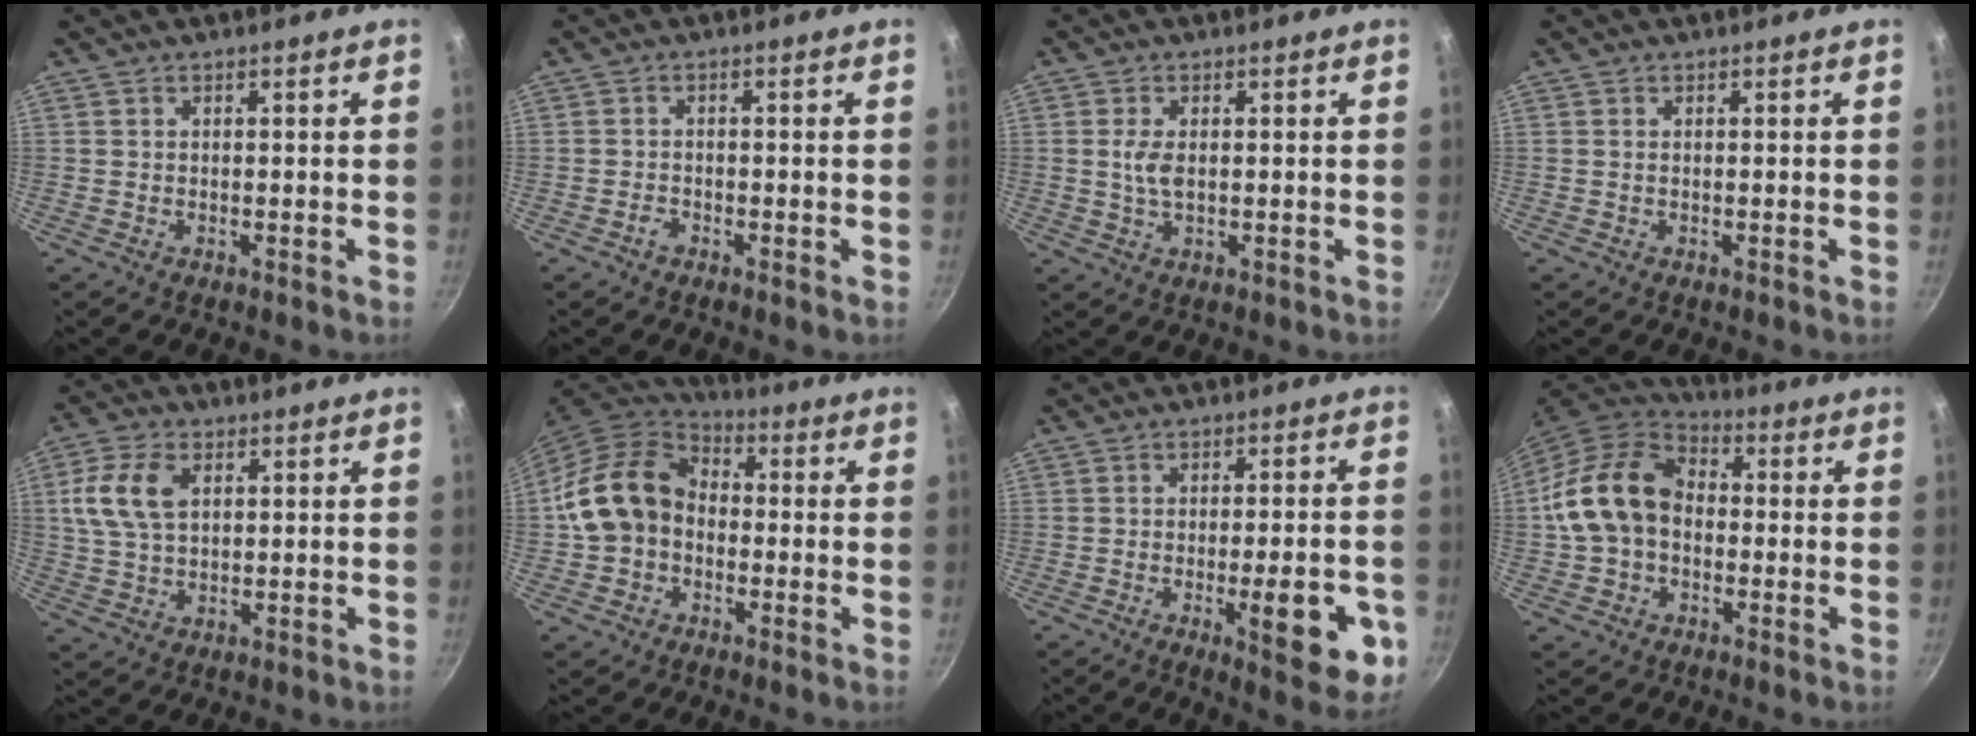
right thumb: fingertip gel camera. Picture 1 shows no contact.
{"total": 1.2, "force": [-1.0, 0.5, 0.5], "torque": [-0.013, 0.006, -0.022]}
{"total": 3.3, "force": [0.4, 1.6, 2.9], "torque": [-0.056, -0.001, 0.008]}
{"total": 0.0}
{"total": 9.6, "force": [2.5, 6.1, 6.9], "torque": [-0.130, 0.007, 0.045]}
{"total": 13.6, "force": [-0.9, 10.8, 8.2], "torque": [-0.120, 0.037, -0.029]}
{"total": 13.0, "force": [-4.2, 3.9, 11.7], "torque": [-0.129, 0.009, -0.052]}
{"total": 14.5, "force": [-0.4, 10.8, 9.6], "torque": [-0.156, 0.038, -0.021]}